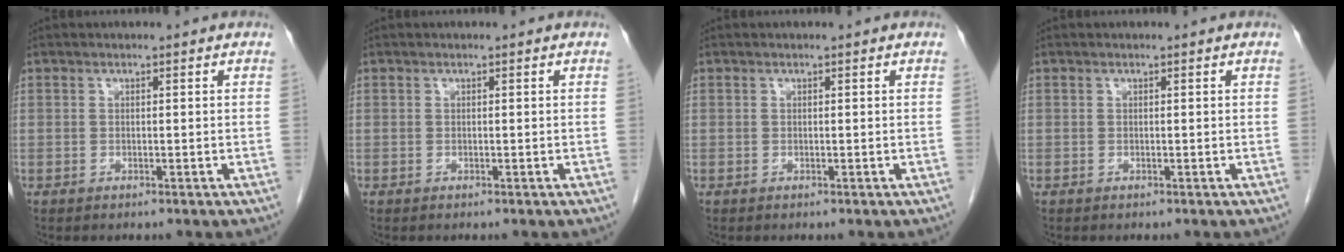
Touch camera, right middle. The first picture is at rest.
{"total": 0.0}
{"total": 0.0}
{"total": 0.0}